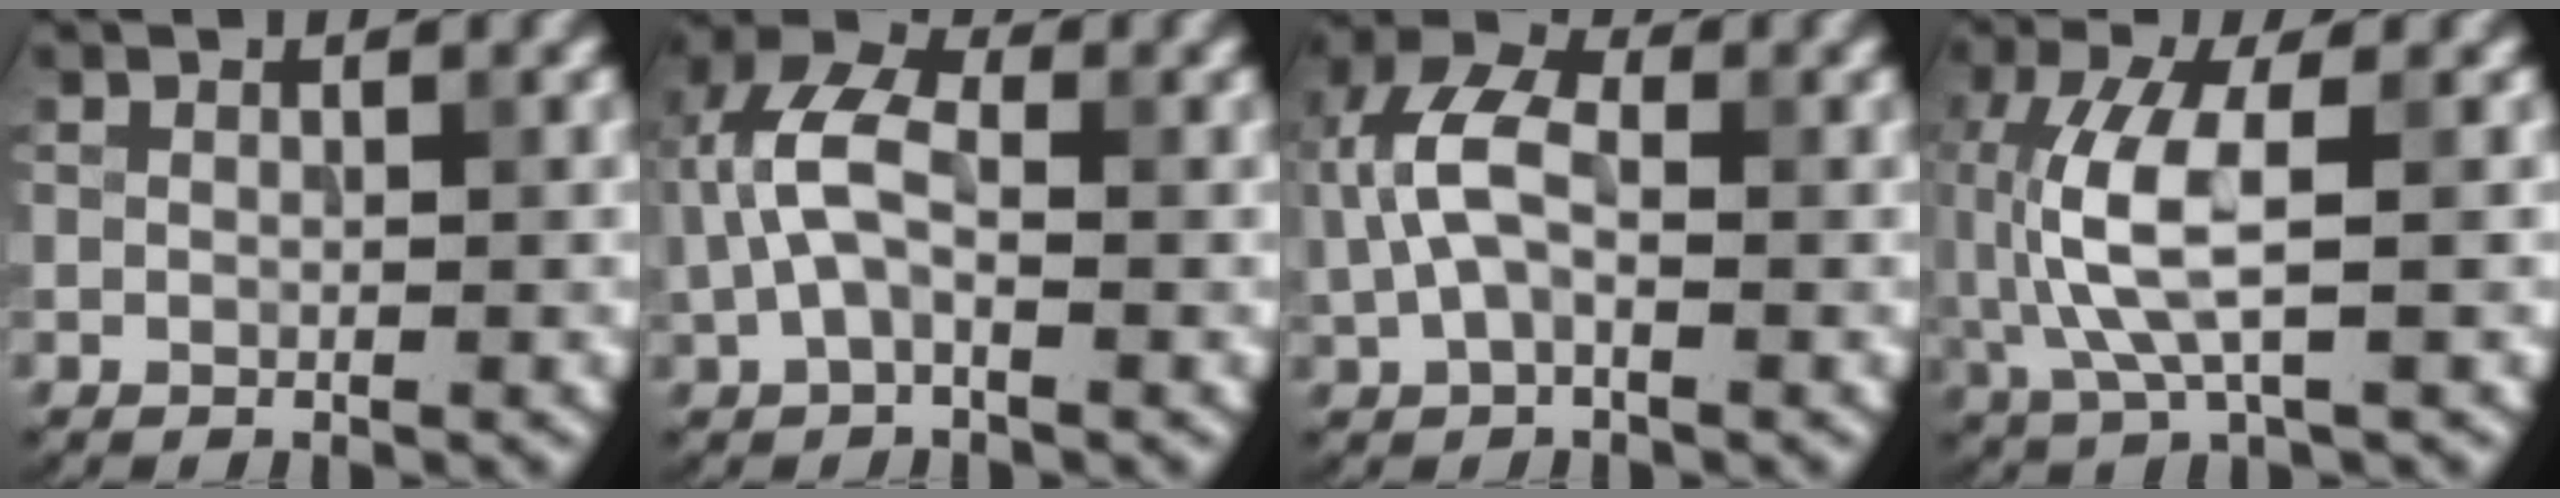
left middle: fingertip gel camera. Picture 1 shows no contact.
{"total": 5.4, "force": [-0.1, 3.0, 4.5], "torque": [-0.105, 0.019, -0.014]}
{"total": 5.7, "force": [0.3, 3.4, 4.6], "torque": [-0.104, 0.016, -0.004]}
{"total": 6.0, "force": [-0.2, 2.0, 5.6], "torque": [-0.138, 0.001, -0.001]}